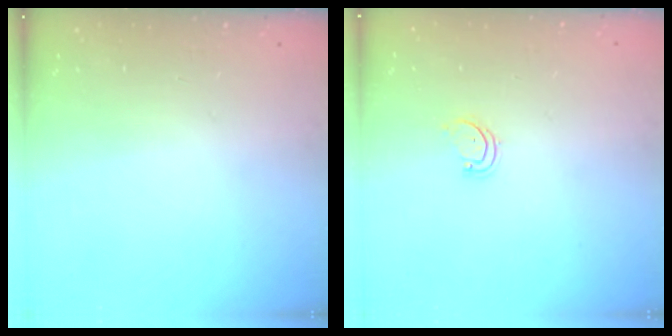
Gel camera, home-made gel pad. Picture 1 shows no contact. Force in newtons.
{"total": 1.9, "press": 1.9, "slide": 0.2}